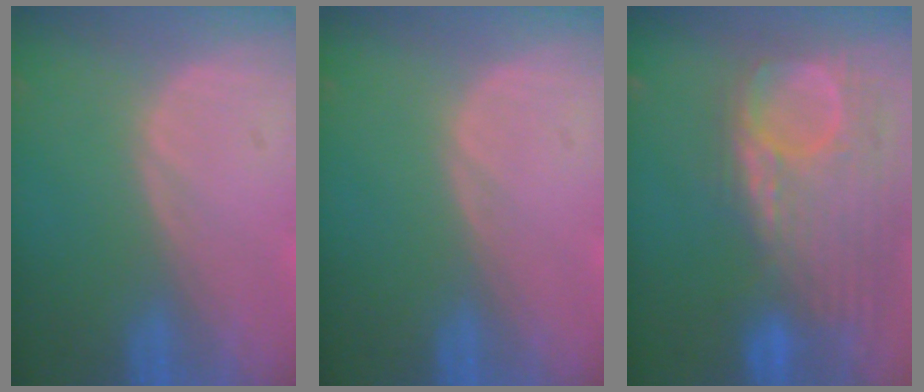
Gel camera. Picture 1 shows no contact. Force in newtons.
{"total": 0.0}
{"total": 12.4, "press": 10.5, "slide": 6.5}